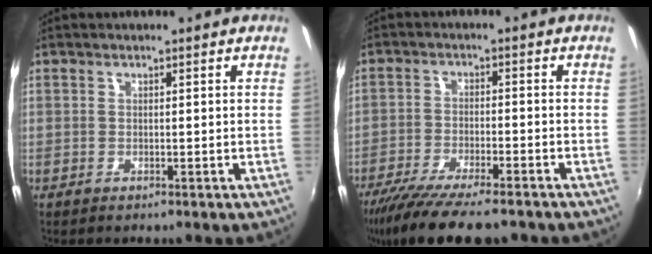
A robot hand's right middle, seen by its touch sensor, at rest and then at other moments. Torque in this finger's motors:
{"motor_torque": [1.10, -1.04, 0.26, 0.17]}